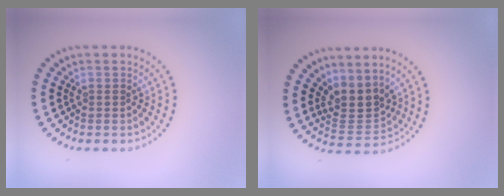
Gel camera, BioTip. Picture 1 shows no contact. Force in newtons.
{"total": 3.3, "press": 2.4, "slide": 2.2}